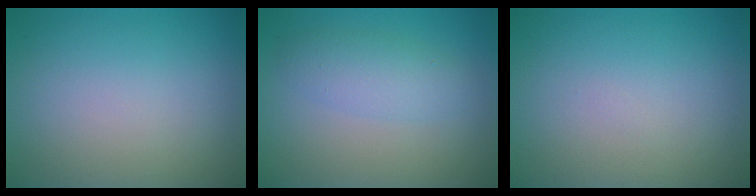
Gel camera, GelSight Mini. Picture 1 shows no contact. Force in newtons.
{"total": 2.7, "press": 2.7, "slide": 0.0}
{"total": 0.0}